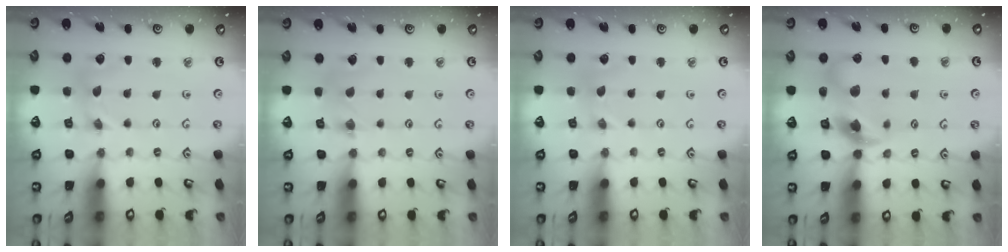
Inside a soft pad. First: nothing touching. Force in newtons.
{"total": 1.4, "press": 1.3, "slide": 0.3}
{"total": 0.0}
{"total": 11.6, "press": 11.5, "slide": 1.7}